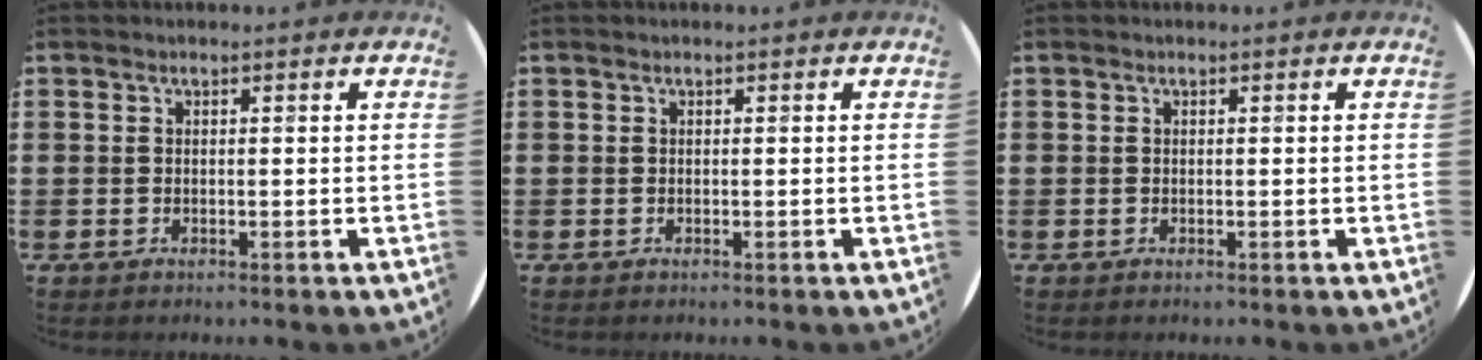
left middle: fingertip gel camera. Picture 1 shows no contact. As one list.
[{"total": 0.0}, {"total": 0.0}]